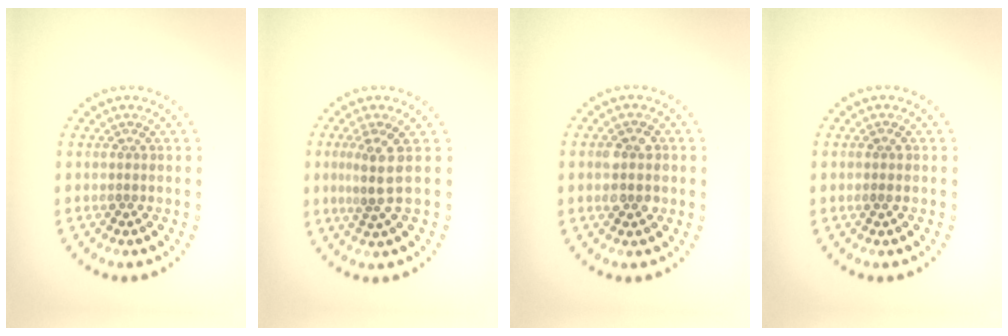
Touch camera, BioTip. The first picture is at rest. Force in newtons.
{"total": 2.7, "press": 2.1, "slide": 1.7}
{"total": 3.0, "press": 2.9, "slide": 0.2}
{"total": 0.8, "press": 0.8, "slide": 0.2}